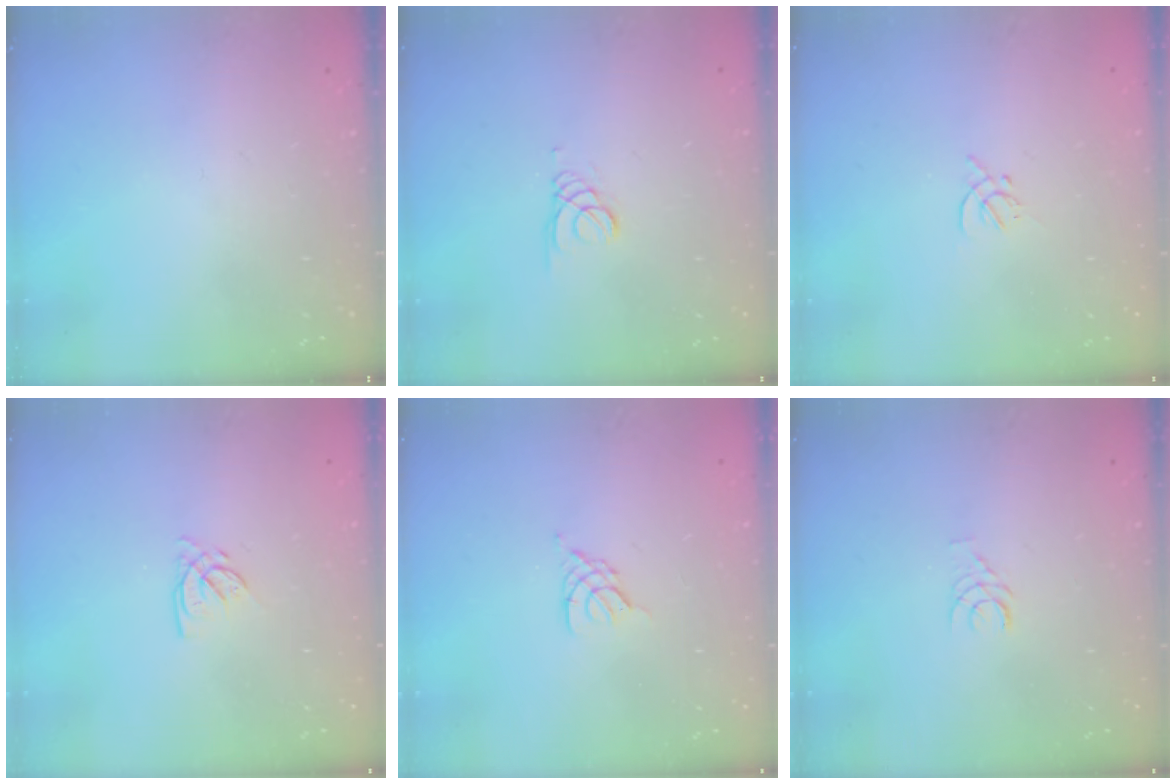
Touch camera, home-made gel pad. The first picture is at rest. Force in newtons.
{"total": 1.5, "press": 1.5, "slide": 0.1}
{"total": 1.4, "press": 1.3, "slide": 0.5}
{"total": 2.8, "press": 2.8, "slide": 0.1}
{"total": 2.3, "press": 2.3, "slide": 0.5}
{"total": 3.6, "press": 3.6, "slide": 0.4}